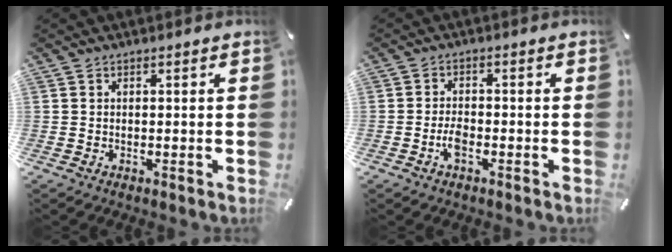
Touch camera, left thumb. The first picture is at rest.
{"total": 3.2, "force": [-1.6, 1.4, 2.4], "torque": [-0.054, 0.003, -0.034]}